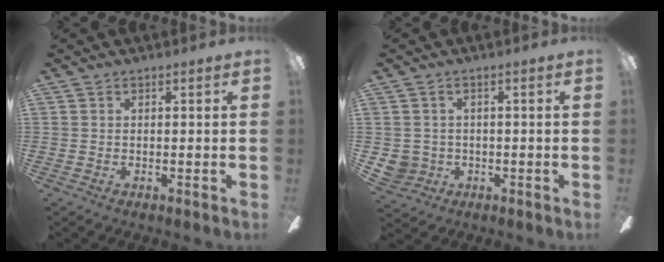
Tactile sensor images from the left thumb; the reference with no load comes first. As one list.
[{"total": 4.1, "force": [-0.4, 4.0, 0.6], "torque": [-0.033, 0.005, -0.009]}]